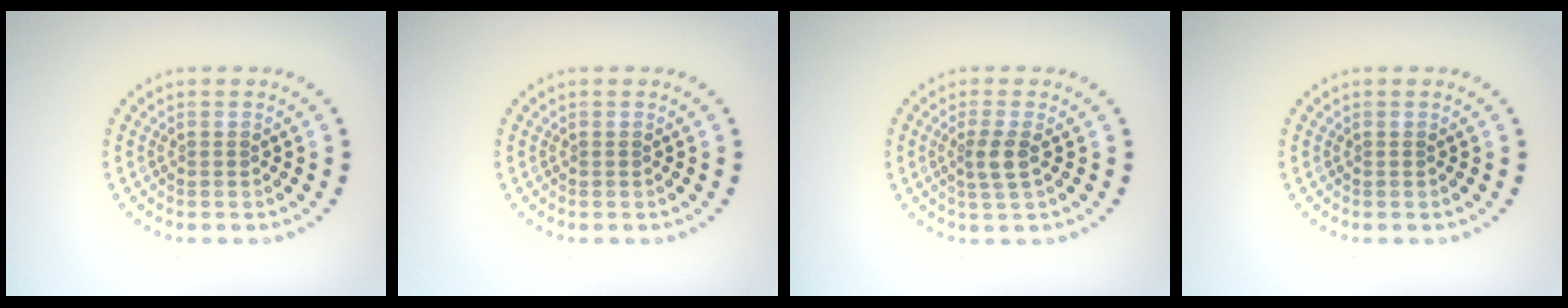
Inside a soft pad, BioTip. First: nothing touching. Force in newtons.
{"total": 0.0}
{"total": 2.1, "press": 1.6, "slide": 1.2}
{"total": 0.0}